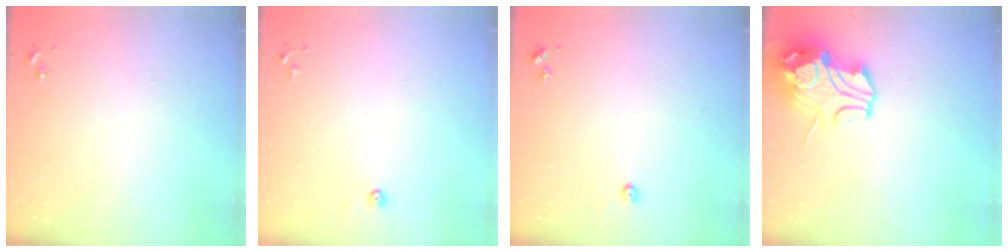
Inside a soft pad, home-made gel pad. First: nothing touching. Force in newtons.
{"total": 3.1, "press": 3.0, "slide": 0.8}
{"total": 2.7, "press": 2.7, "slide": 0.2}
{"total": 12.8, "press": 12.7, "slide": 1.8}